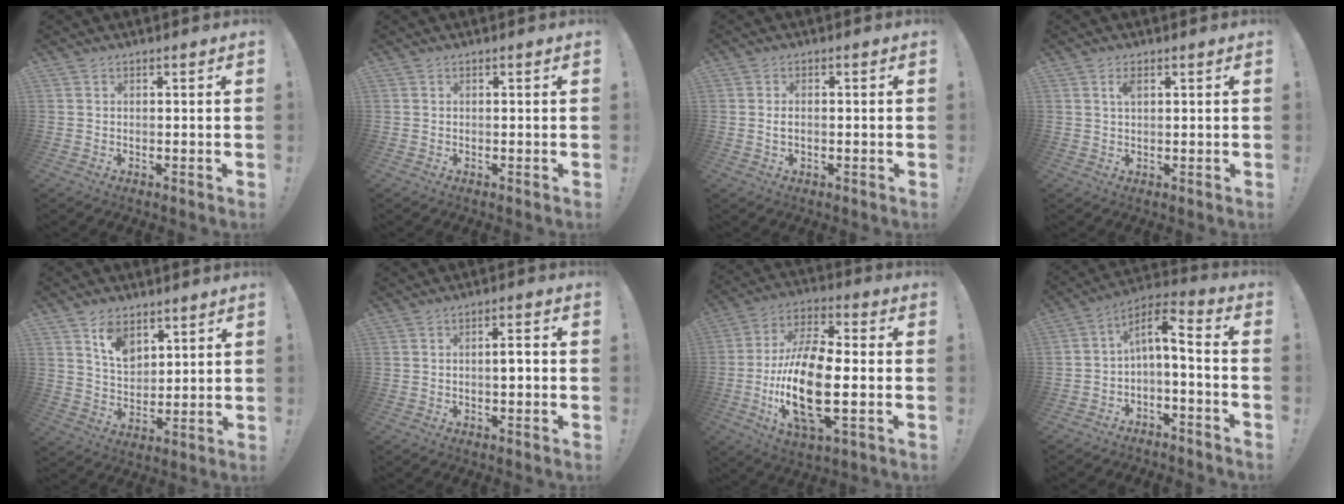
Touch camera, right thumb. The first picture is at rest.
{"total": 0.0}
{"total": 1.7, "force": [0.1, 1.0, 1.4], "torque": [-0.026, 0.006, 0.001]}
{"total": 2.2, "force": [0.9, 1.0, 1.8], "torque": [-0.028, -0.002, 0.013]}
{"total": 9.3, "force": [5.8, 5.9, 4.2], "torque": [-0.062, -0.036, 0.110]}
{"total": 3.4, "force": [-0.6, 0.6, 3.3], "torque": [-0.042, 0.001, -0.016]}
{"total": 20.4, "force": [-4.0, 8.9, 17.9], "torque": [-0.361, 0.008, -0.066]}
{"total": 6.2, "force": [-1.5, 1.7, 5.7], "torque": [-0.100, 0.001, -0.032]}